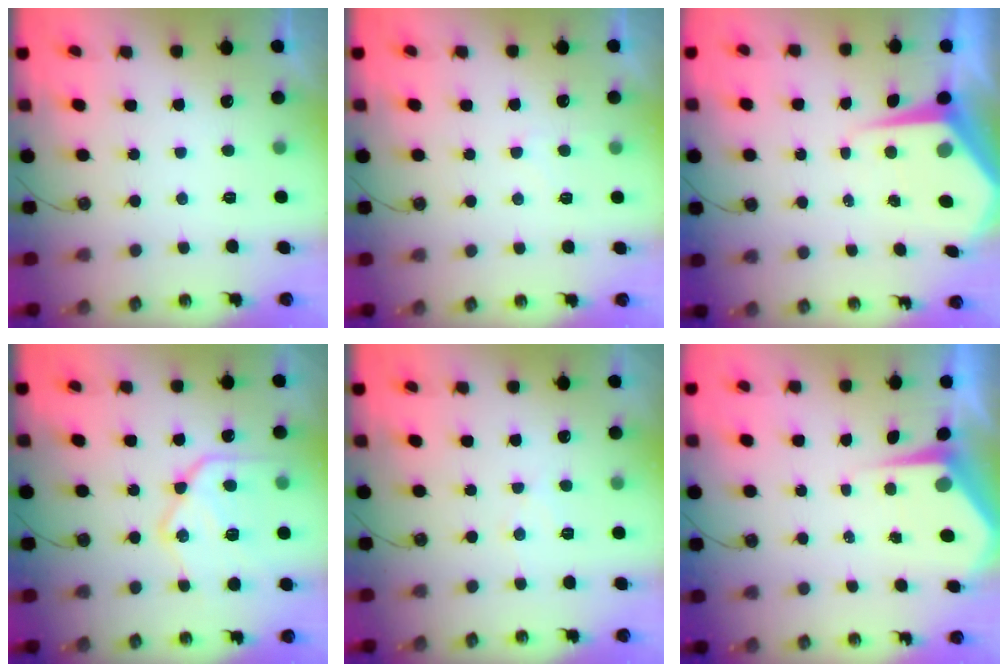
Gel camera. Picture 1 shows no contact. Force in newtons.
{"total": 5.2, "press": 5.1, "slide": 0.7}
{"total": 8.4, "press": 8.4, "slide": 0.8}
{"total": 18.2, "press": 18.1, "slide": 1.8}
{"total": 6.0, "press": 6.0, "slide": 0.7}
{"total": 5.5, "press": 5.5, "slide": 0.5}